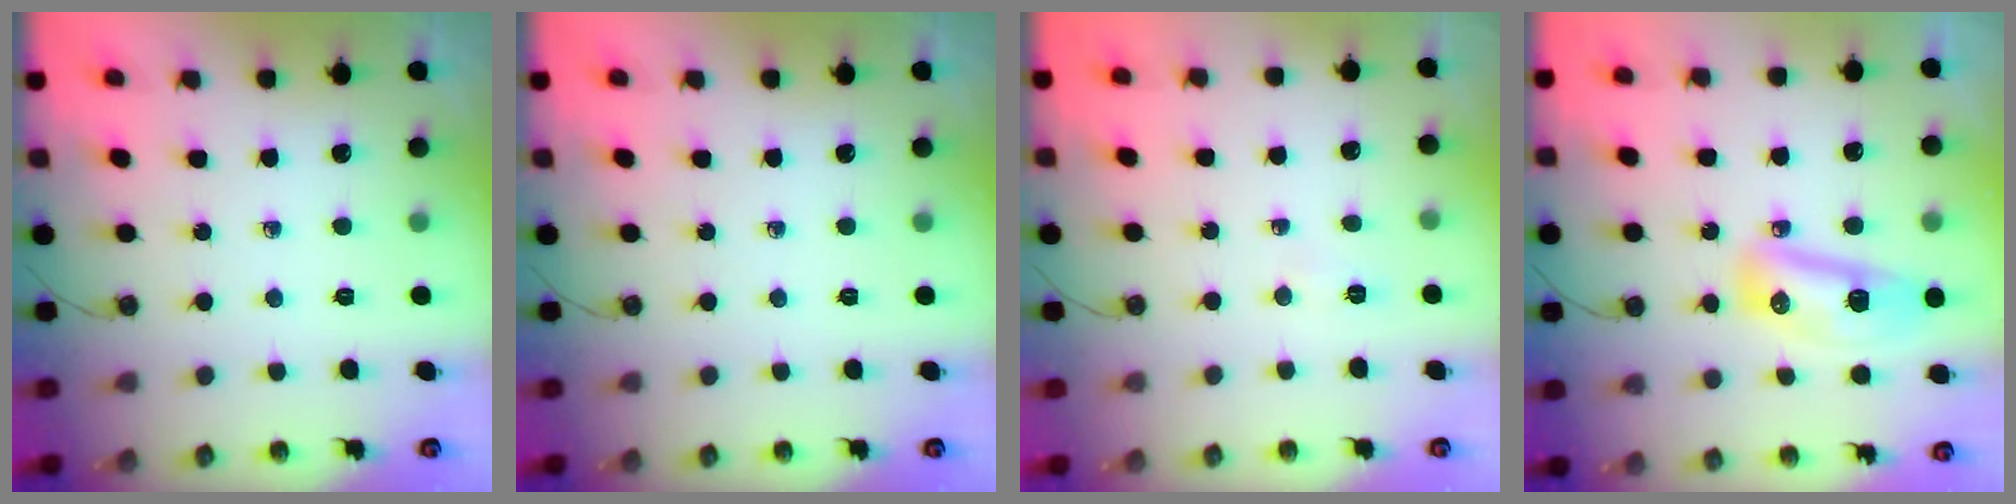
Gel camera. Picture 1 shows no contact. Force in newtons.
{"total": 0.0}
{"total": 4.5, "press": 2.4, "slide": 3.8}
{"total": 12.8, "press": 12.4, "slide": 3.1}